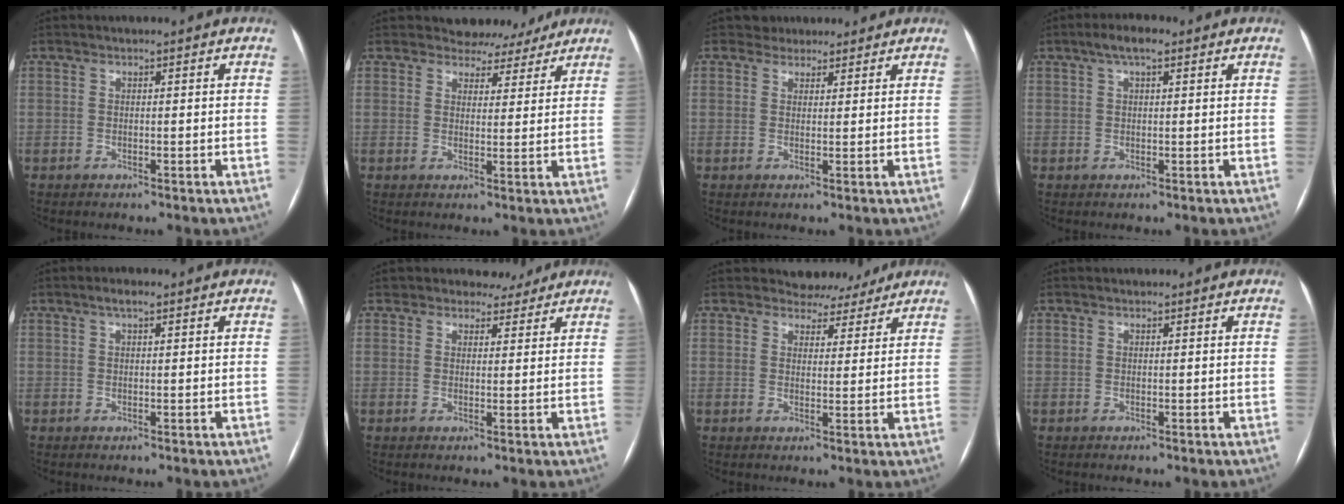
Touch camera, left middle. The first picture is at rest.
{"total": 5.1, "force": [4.5, 2.4, -0.1], "torque": [0.009, 0.001, 0.048]}
{"total": 3.8, "force": [3.2, 2.0, -0.1], "torque": [0.008, 0.014, 0.041]}
{"total": 3.8, "force": [2.2, 1.1, 2.9], "torque": [-0.055, 0.019, 0.036]}
{"total": 1.6, "force": [1.0, 0.4, 1.3], "torque": [-0.026, 0.009, 0.016]}
{"total": 3.2, "force": [2.7, 1.6, -0.2], "torque": [0.010, -0.003, 0.030]}
{"total": 4.8, "force": [4.3, 2.1, -0.2], "torque": [0.009, 0.002, 0.048]}
{"total": 0.0}